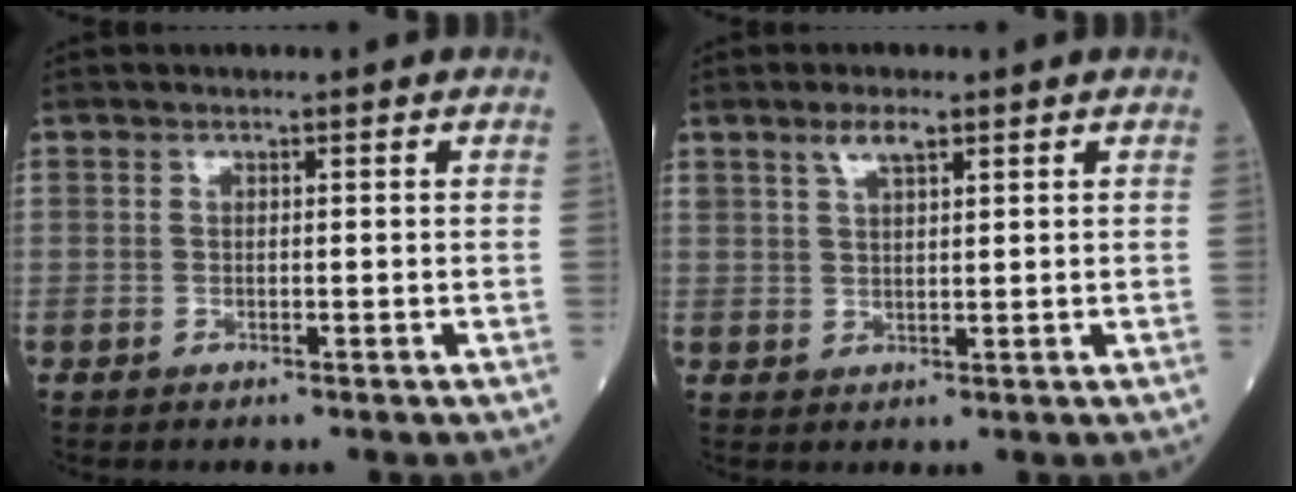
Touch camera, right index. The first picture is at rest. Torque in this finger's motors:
{"motor_torque": [-0.01, 0.00, 0.03, 0.05]}